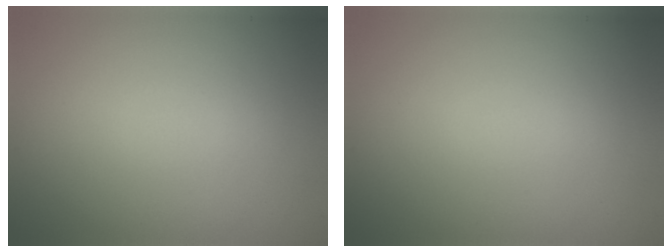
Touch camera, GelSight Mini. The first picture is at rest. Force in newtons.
{"total": 0.0}